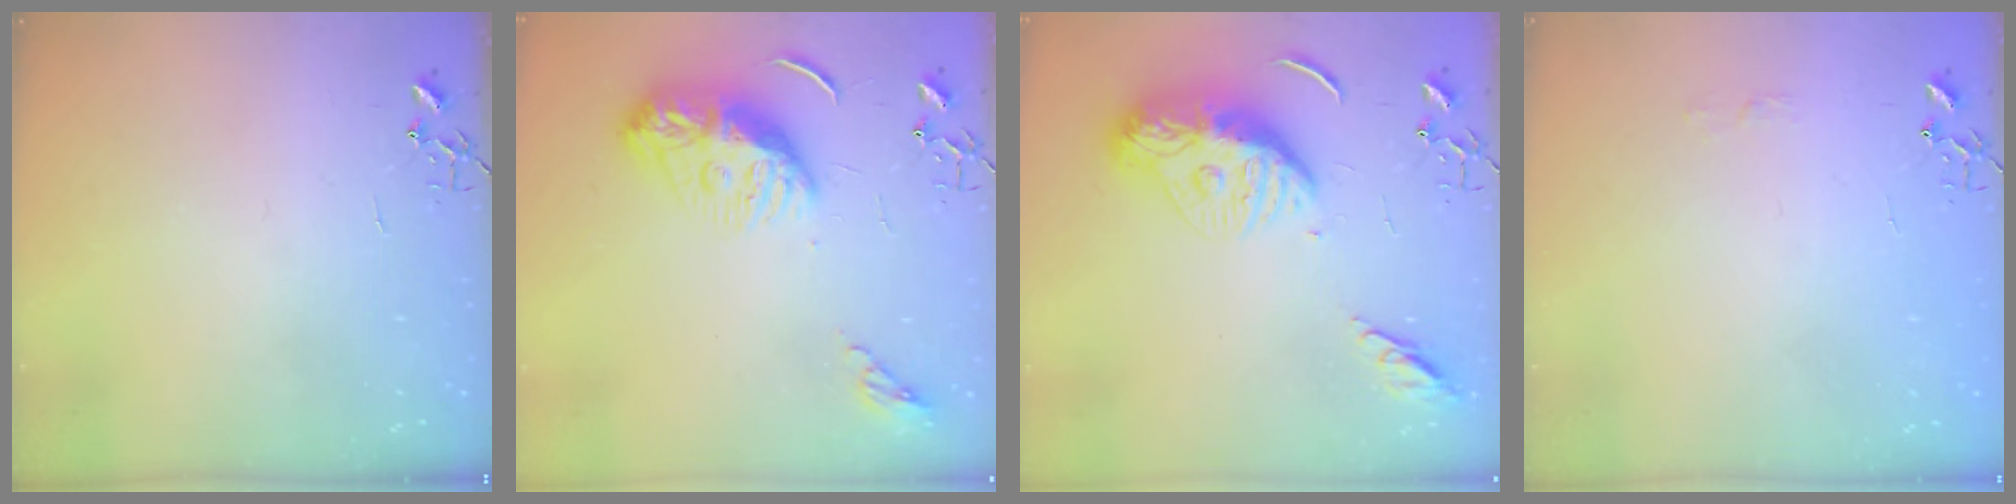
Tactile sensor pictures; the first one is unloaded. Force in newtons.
{"total": 11.5, "press": 11.4, "slide": 0.6}
{"total": 13.6, "press": 13.6, "slide": 1.3}
{"total": 3.7, "press": 3.6, "slide": 0.5}